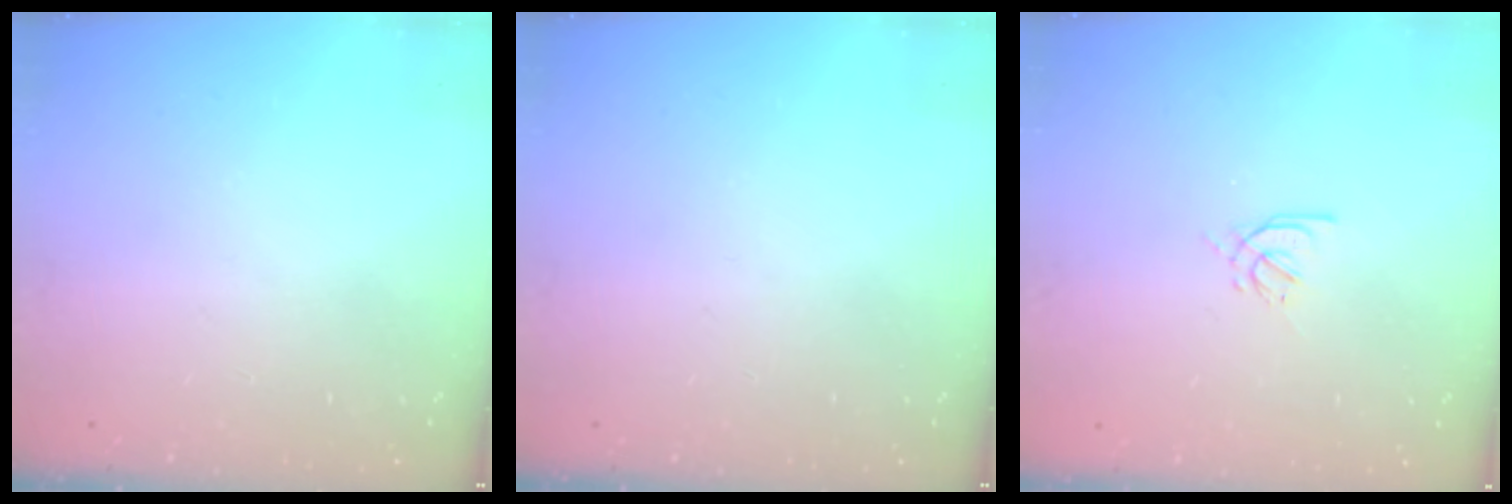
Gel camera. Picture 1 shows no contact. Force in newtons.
{"total": 0.0}
{"total": 2.9, "press": 2.8, "slide": 0.8}